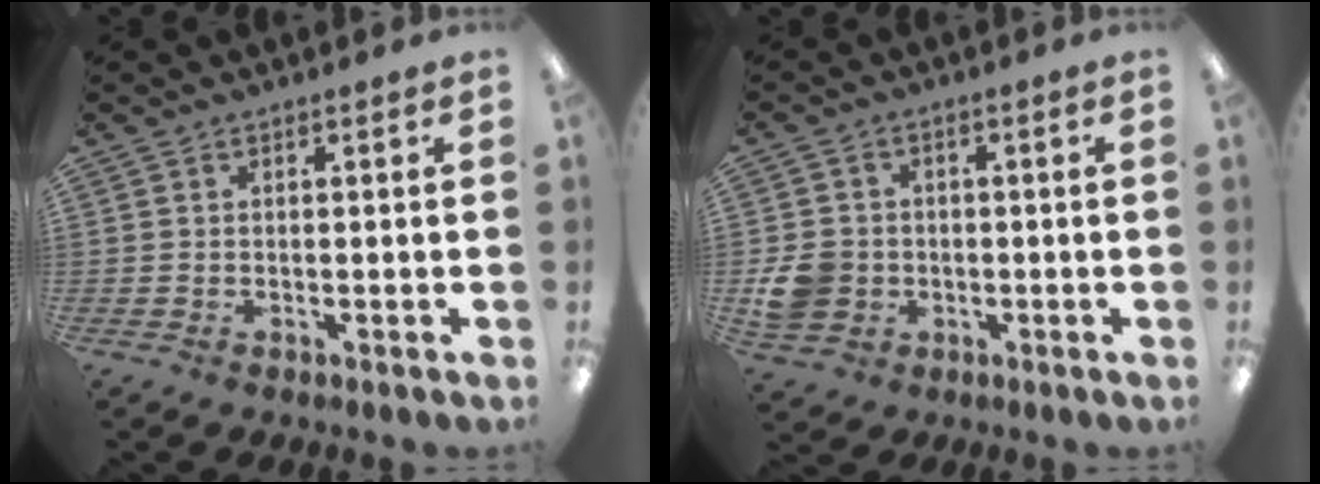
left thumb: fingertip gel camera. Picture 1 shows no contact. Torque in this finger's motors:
{"motor_torque": [-0.08, 1.47, 0.56, -0.45, 0.05]}